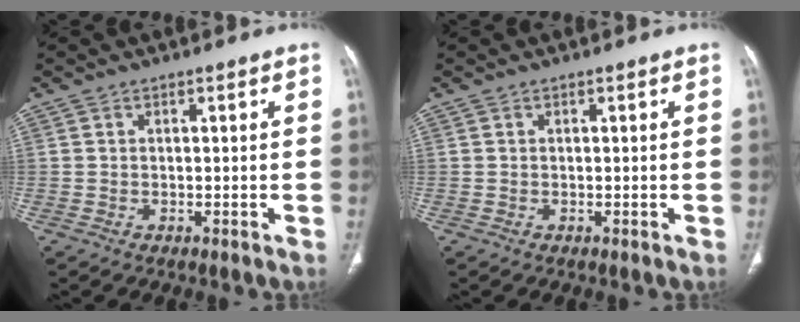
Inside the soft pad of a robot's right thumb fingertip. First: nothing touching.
{"total": 0.0}